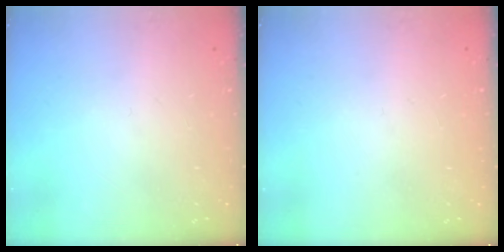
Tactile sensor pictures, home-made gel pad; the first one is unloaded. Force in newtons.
{"total": 0.0}